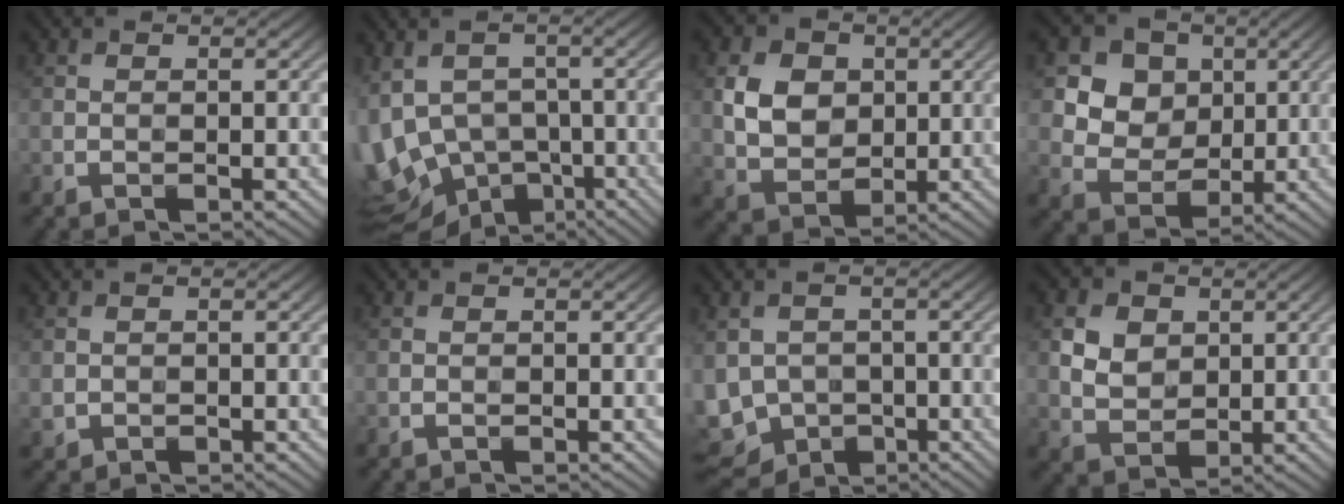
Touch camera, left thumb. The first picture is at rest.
{"total": 12.2, "force": [-3.0, 8.4, 8.2], "torque": [-0.196, -0.020, -0.029]}
{"total": 6.5, "force": [1.3, 5.2, 3.7], "torque": [-0.092, 0.000, 0.018]}
{"total": 8.4, "force": [3.1, 7.0, 3.5], "torque": [-0.109, -0.005, 0.070]}
{"total": 1.0, "force": [0.0, 1.0, 0.3], "torque": [-0.008, -0.008, 0.001]}
{"total": 0.0}
{"total": 7.4, "force": [-2.1, 5.8, 4.0], "torque": [-0.109, -0.021, -0.037]}
{"total": 5.3, "force": [1.6, 4.2, 2.8], "torque": [-0.077, -0.002, 0.020]}